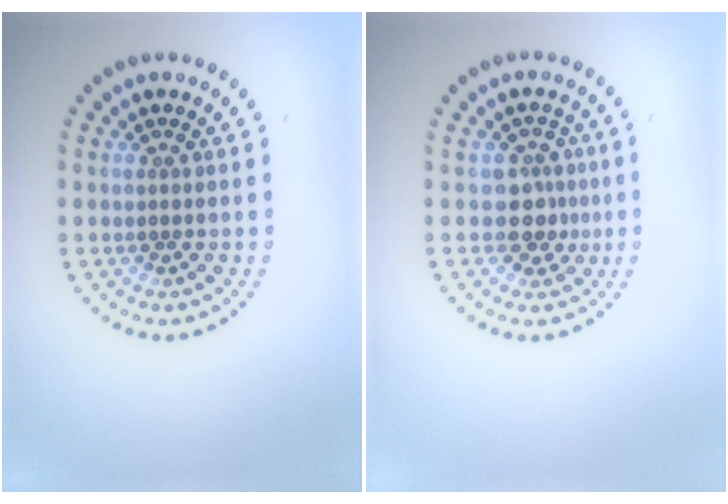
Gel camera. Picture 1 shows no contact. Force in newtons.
{"total": 2.5, "press": 2.0, "slide": 1.4}